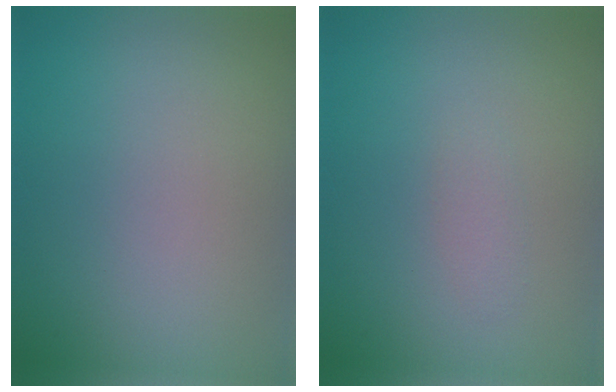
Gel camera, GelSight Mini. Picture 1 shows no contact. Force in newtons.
{"total": 0.8, "press": 0.8, "slide": 0.1}